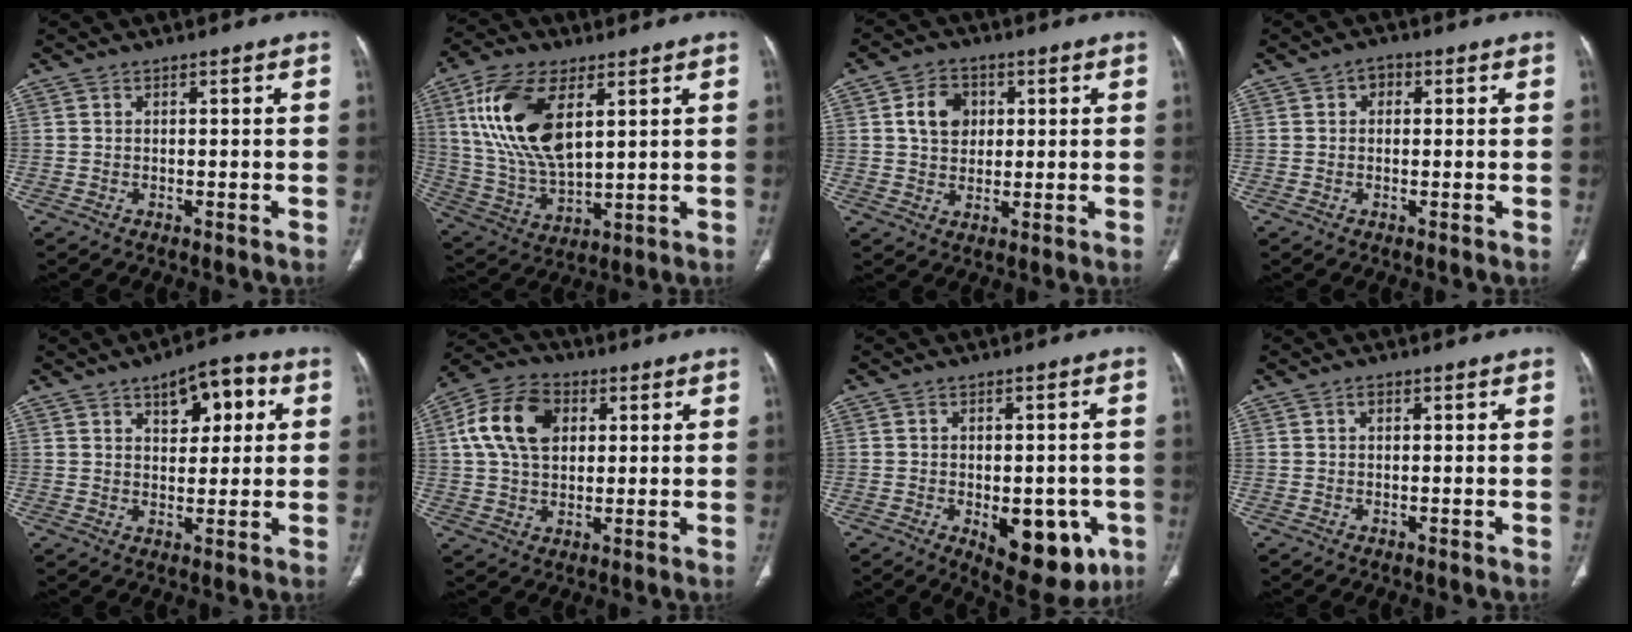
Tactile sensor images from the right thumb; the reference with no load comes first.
{"total": 17.9, "force": [6.2, 8.8, 14.3], "torque": [-0.282, -0.019, 0.126]}
{"total": 7.1, "force": [1.8, 5.6, 4.1], "torque": [-0.047, -0.001, 0.028]}
{"total": 2.2, "force": [0.5, 1.7, 1.3], "torque": [-0.006, 0.007, 0.002]}
{"total": 9.3, "force": [3.7, 4.9, 7.0], "torque": [-0.064, 0.000, 0.048]}
{"total": 13.3, "force": [3.4, 9.1, 9.1], "torque": [-0.158, 0.013, 0.054]}
{"total": 14.1, "force": [-5.0, 7.4, 10.9], "torque": [-0.111, 0.003, -0.049]}
{"total": 1.1, "force": [0.4, 0.6, 0.7], "torque": [-0.013, 0.005, 0.006]}